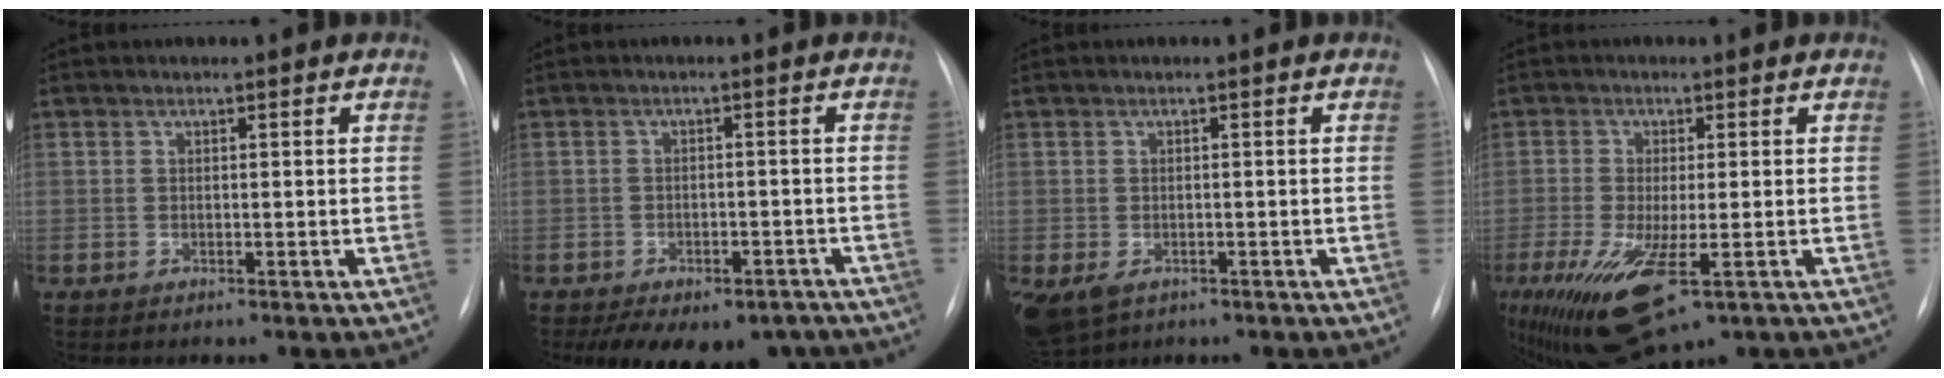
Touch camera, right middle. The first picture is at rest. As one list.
[{"total": 13.9, "force": [-10.0, 7.5, 5.9], "torque": [-0.100, 0.010, -0.119]}, {"total": 6.5, "force": [-3.2, 4.5, 3.3], "torque": [-0.079, -0.008, -0.044]}, {"total": 10.6, "force": [-4.8, 3.0, 8.9], "torque": [-0.163, -0.028, -0.074]}]